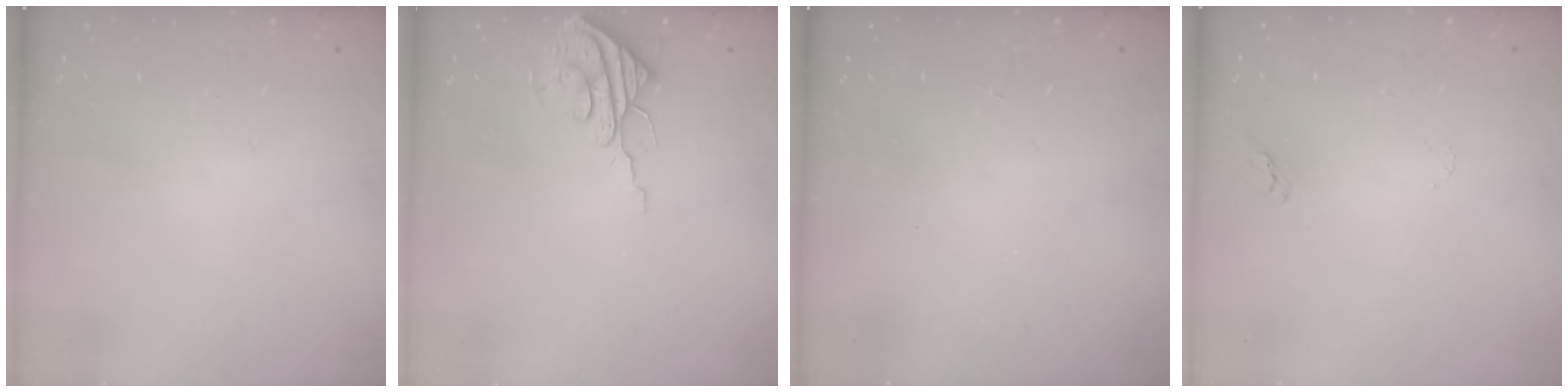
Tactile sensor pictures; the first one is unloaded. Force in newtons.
{"total": 8.0, "press": 8.0, "slide": 0.3}
{"total": 0.0}
{"total": 2.9, "press": 2.9, "slide": 0.2}